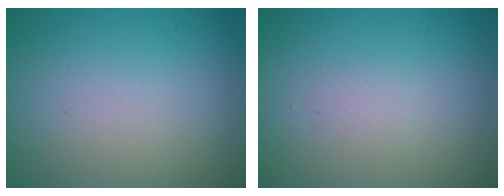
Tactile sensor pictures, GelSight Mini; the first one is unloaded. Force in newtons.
{"total": 0.7, "press": 0.7, "slide": 0.0}